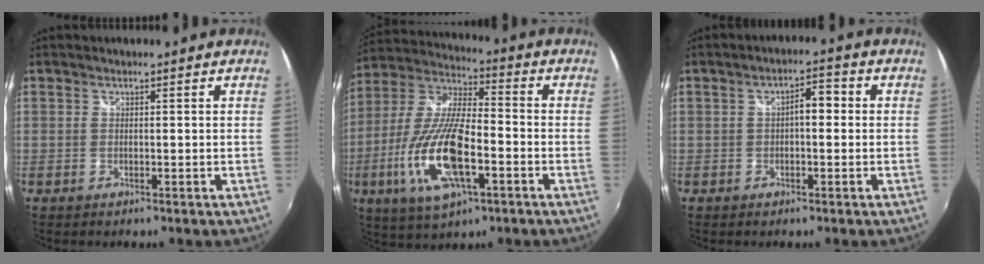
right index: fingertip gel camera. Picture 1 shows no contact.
{"total": 18.5, "force": [-6.1, 6.3, 16.2], "torque": [-0.343, -0.017, -0.115]}
{"total": 3.9, "force": [0.1, 1.7, 3.5], "torque": [-0.056, 0.014, 0.002]}